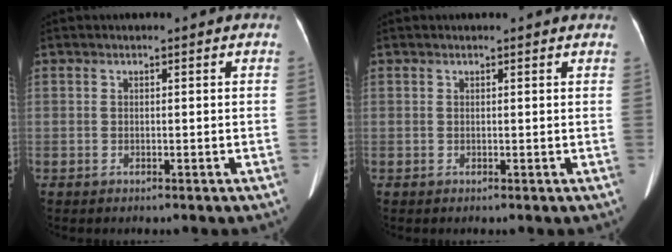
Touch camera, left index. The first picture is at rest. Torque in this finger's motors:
{"motor_torque": [0.30, -0.35, -0.03, -0.02]}